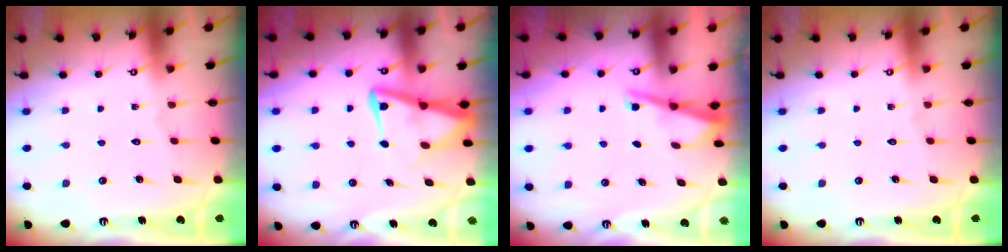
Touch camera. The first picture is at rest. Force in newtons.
{"total": 8.4, "press": 8.3, "slide": 0.9}
{"total": 2.9, "press": 2.9, "slide": 0.2}
{"total": 0.0}